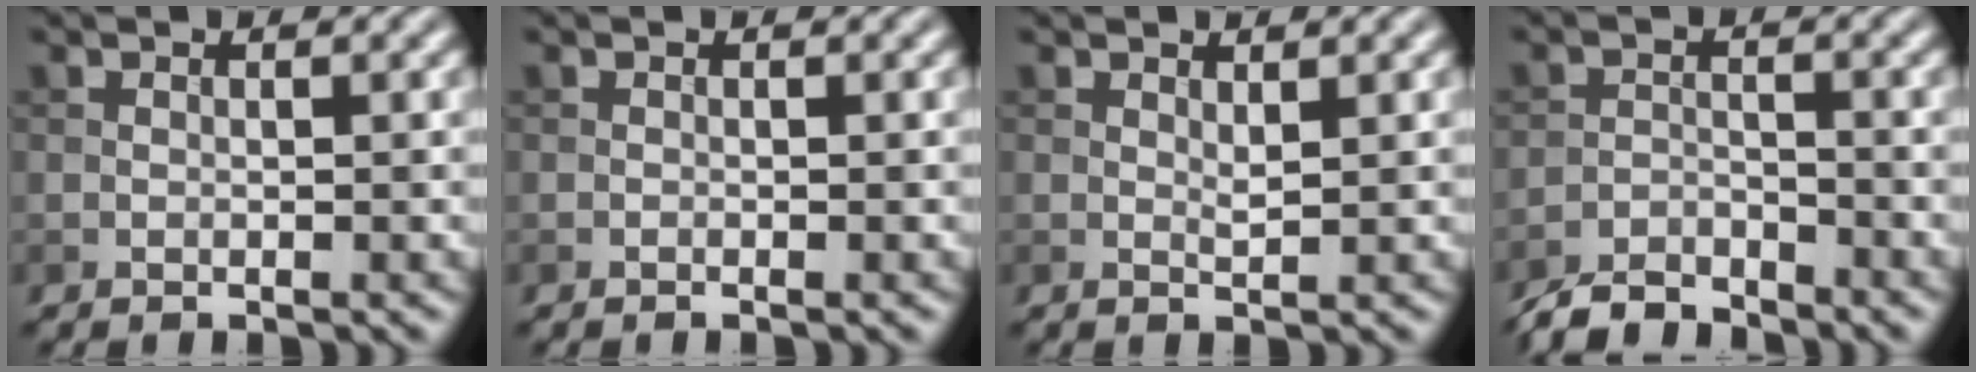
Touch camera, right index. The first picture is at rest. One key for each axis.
{"total": 0.0}
{"total": 0.8, "fx": 0.5, "fy": 0.1, "fz": 0.5, "tx": -0.014, "ty": -0.003, "tz": 0.011}
{"total": 3.9, "fx": -3.7, "fy": 0.9, "fz": 1.0, "tx": -0.018, "ty": -0.003, "tz": -0.077}